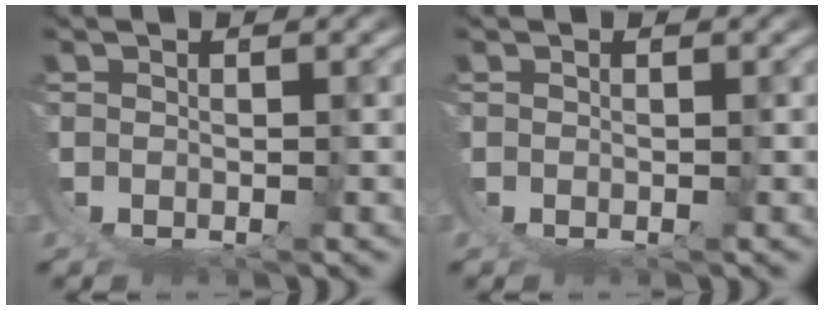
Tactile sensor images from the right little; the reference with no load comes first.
{"total": 0.0}